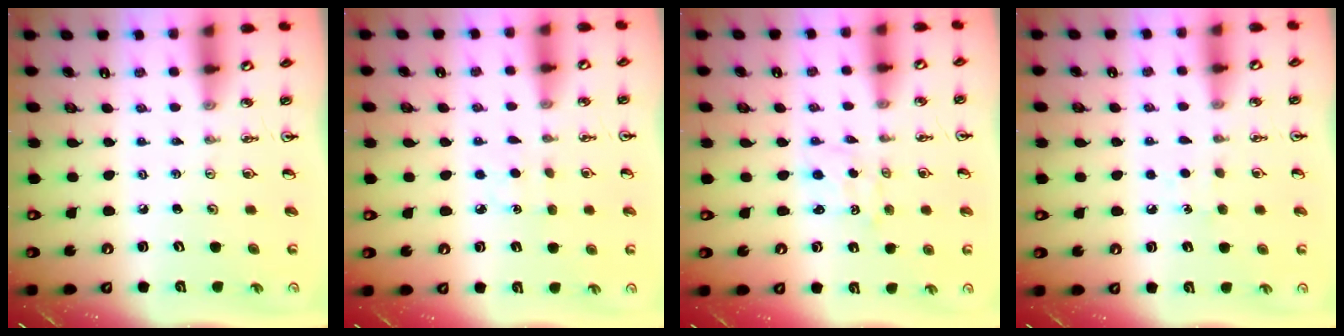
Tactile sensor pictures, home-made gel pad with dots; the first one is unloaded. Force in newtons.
{"total": 3.6, "press": 3.6, "slide": 0.5}
{"total": 1.1, "press": 0.9, "slide": 0.6}
{"total": 5.2, "press": 5.1, "slide": 0.7}